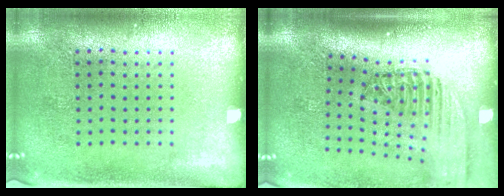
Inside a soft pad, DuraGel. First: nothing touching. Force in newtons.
{"total": 2.4, "press": 1.8, "slide": 1.6}